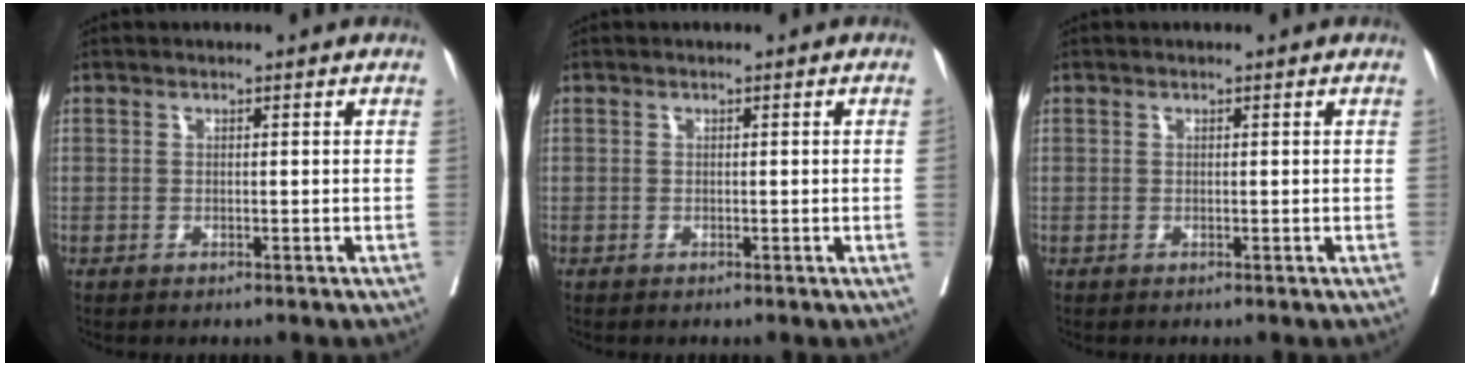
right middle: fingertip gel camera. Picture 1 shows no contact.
{"total": 0.7, "force": [-0.1, -0.3, 0.6], "torque": [-0.007, 0.001, -0.002]}
{"total": 0.0}